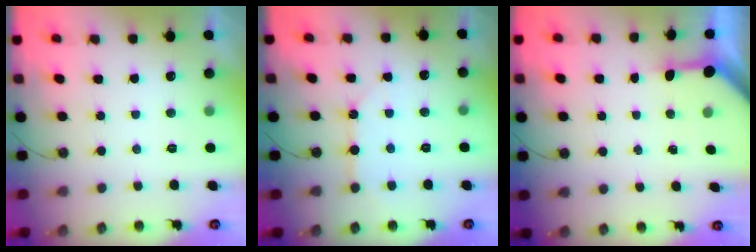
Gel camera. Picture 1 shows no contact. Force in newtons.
{"total": 6.8, "press": 6.8, "slide": 0.6}
{"total": 3.4, "press": 3.4, "slide": 0.4}